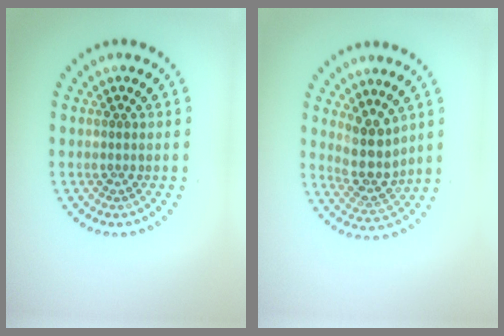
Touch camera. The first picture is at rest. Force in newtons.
{"total": 3.7, "press": 3.0, "slide": 2.2}